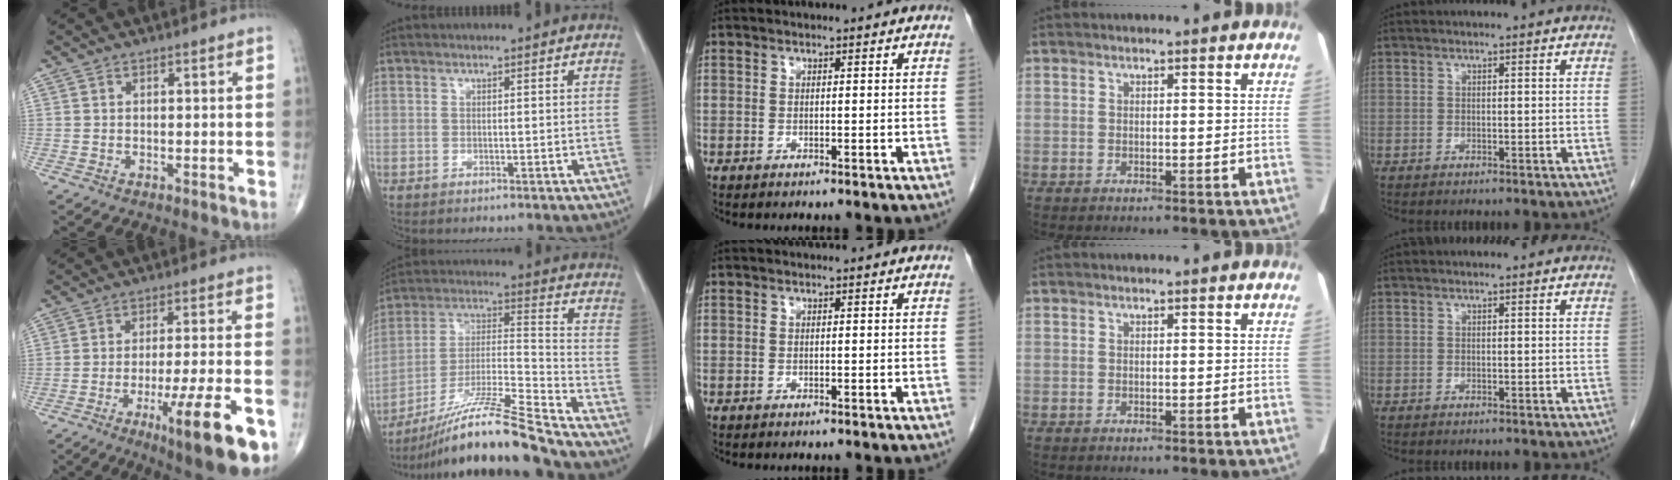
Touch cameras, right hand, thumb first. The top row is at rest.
{"thumb": {"total": 17.4, "force": [-7.8, 2.8, 15.2], "torque": [-0.211, 0.011, -0.112]}, "index": {"total": 17.7, "force": [-14.8, -1.0, 9.6], "torque": [-0.191, -0.015, -0.269]}}